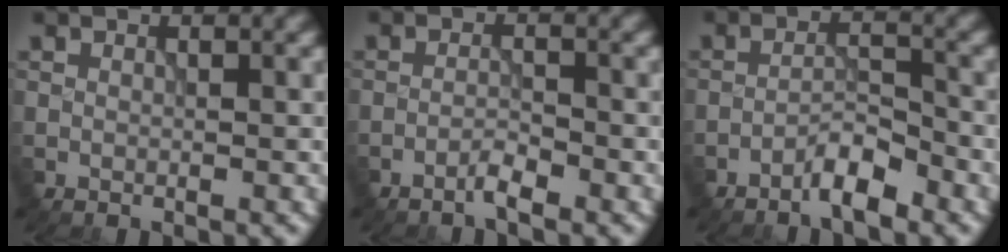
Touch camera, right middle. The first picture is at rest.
{"total": 1.5, "force": [-1.2, 0.1, 0.9], "torque": [-0.015, 0.005, -0.027]}
{"total": 3.0, "force": [-2.3, 0.5, 1.9], "torque": [-0.032, 0.010, -0.046]}